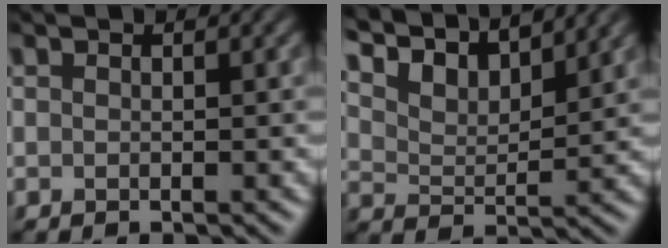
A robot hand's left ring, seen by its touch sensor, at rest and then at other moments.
{"total": 8.9, "force": [7.8, 2.3, 3.6], "torque": [-0.088, 0.012, 0.131]}